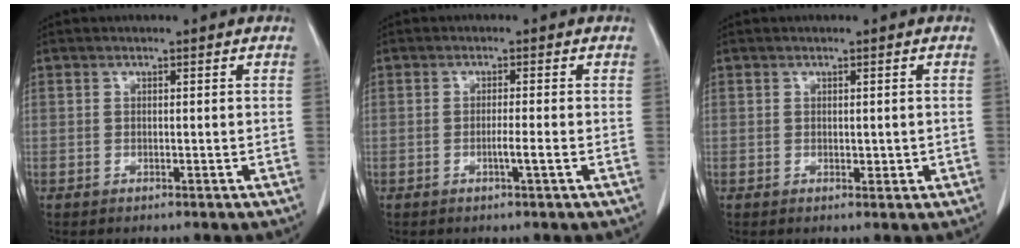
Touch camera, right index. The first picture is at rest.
{"total": 2.1, "force": [-0.7, -0.4, 1.9], "torque": [-0.033, -0.002, -0.013]}
{"total": 1.4, "force": [0.0, 0.8, 1.1], "torque": [-0.012, -0.003, 0.003]}